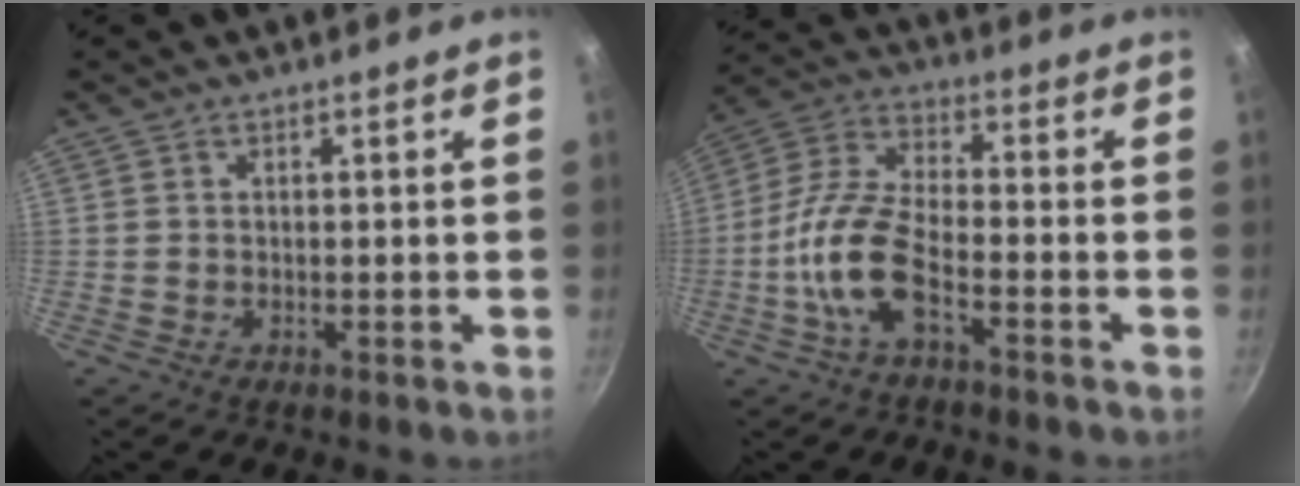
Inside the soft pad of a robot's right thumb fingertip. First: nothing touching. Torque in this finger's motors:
{"motor_torque": [-0.05, 0.35, 0.51, 0.53, 0.34]}